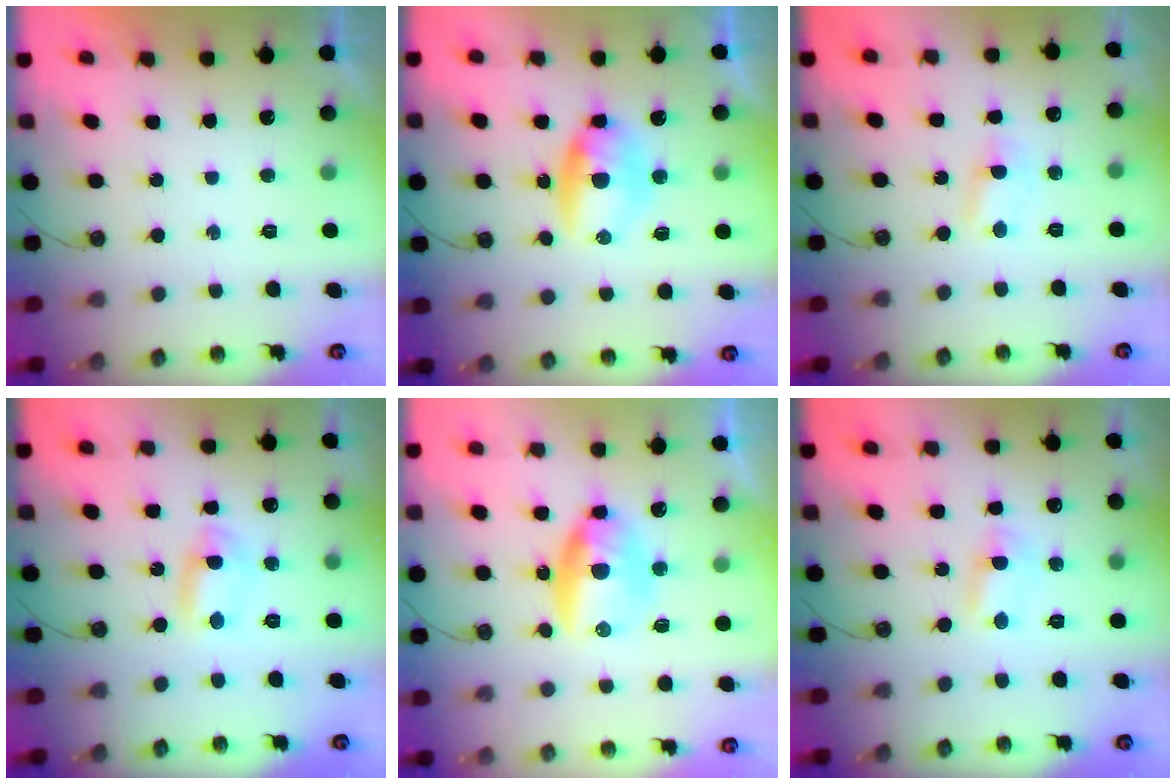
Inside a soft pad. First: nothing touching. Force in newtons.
{"total": 7.8, "press": 7.6, "slide": 2.0}
{"total": 2.7, "press": 2.7, "slide": 0.2}
{"total": 2.3, "press": 2.0, "slide": 1.2}
{"total": 10.3, "press": 10.3, "slide": 0.8}
{"total": 1.5, "press": 1.5, "slide": 0.2}